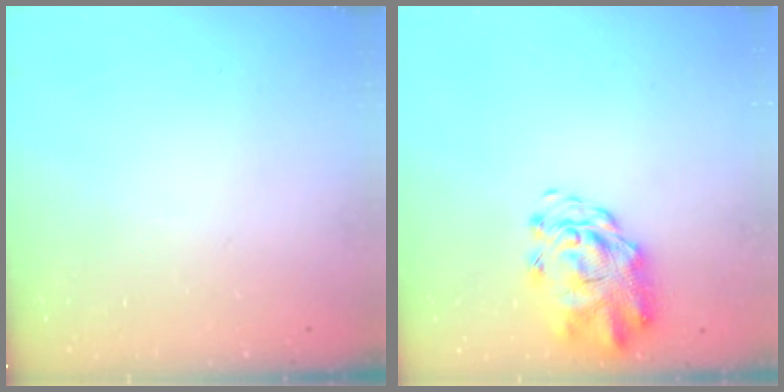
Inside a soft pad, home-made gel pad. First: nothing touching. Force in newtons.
{"total": 3.9, "press": 3.6, "slide": 1.5}